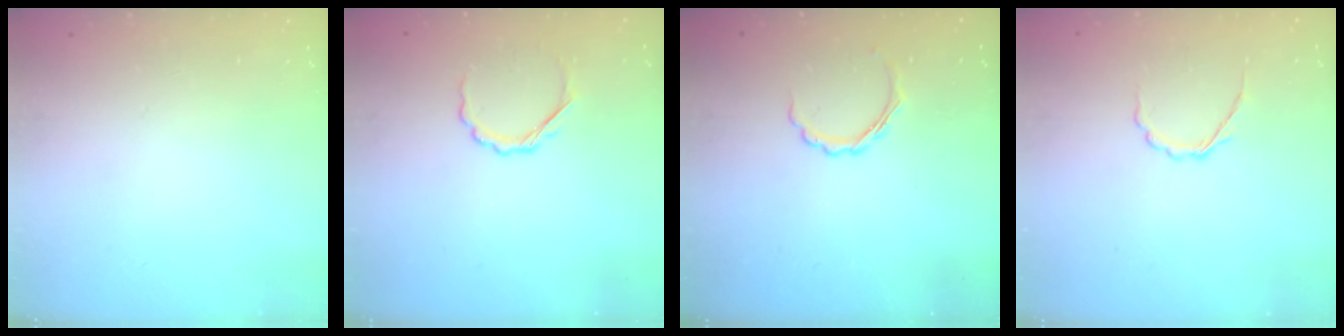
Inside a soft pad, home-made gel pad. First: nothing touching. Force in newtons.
{"total": 4.1, "press": 3.9, "slide": 1.1}
{"total": 4.1, "press": 4.0, "slide": 0.9}
{"total": 3.1, "press": 3.0, "slide": 1.0}